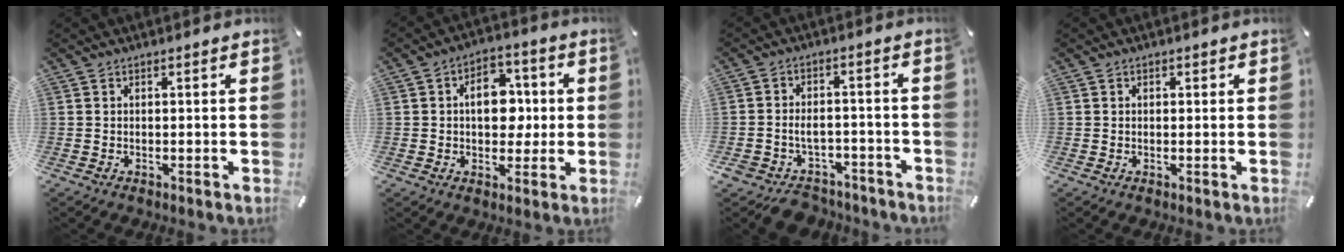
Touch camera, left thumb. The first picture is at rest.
{"total": 10.8, "force": [0.6, 7.7, 7.6], "torque": [-0.097, 0.003, 0.004]}
{"total": 5.4, "force": [-2.7, 4.4, 1.9], "torque": [-0.040, 0.017, -0.047]}
{"total": 0.8, "force": [0.2, 0.7, 0.3], "torque": [-0.005, 0.006, 0.002]}